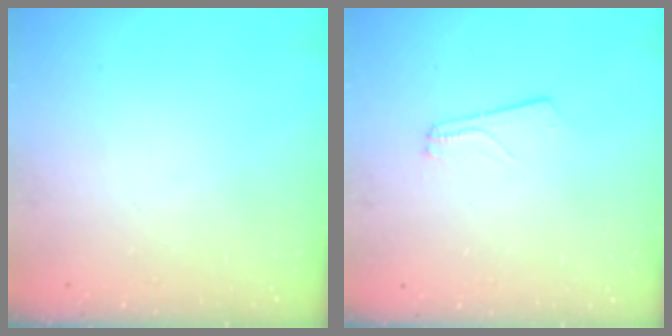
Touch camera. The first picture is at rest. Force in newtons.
{"total": 2.8, "press": 2.8, "slide": 0.4}